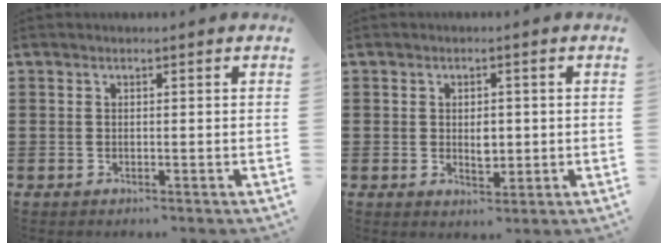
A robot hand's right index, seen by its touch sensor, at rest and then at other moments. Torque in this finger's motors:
{"motor_torque": [1.20, 0.94, 0.28, 0.07]}